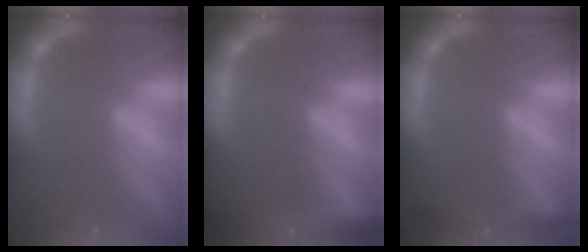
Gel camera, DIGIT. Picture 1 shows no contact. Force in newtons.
{"total": 6.4}
{"total": 3.5}